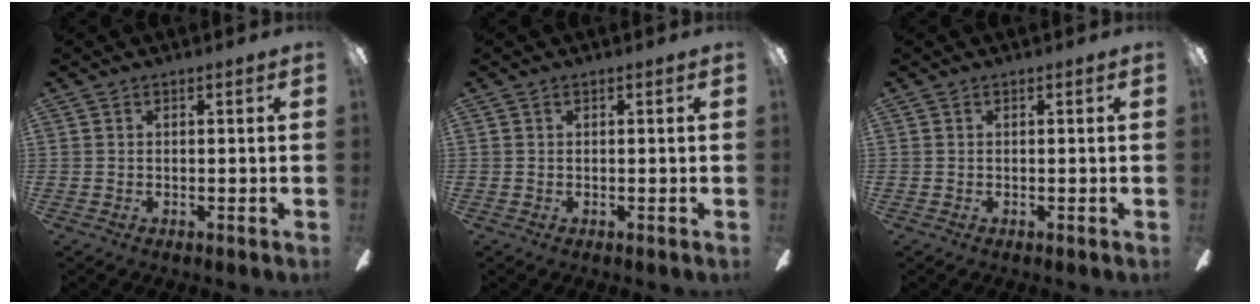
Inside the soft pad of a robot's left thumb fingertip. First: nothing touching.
{"total": 0.0}
{"total": 0.0}